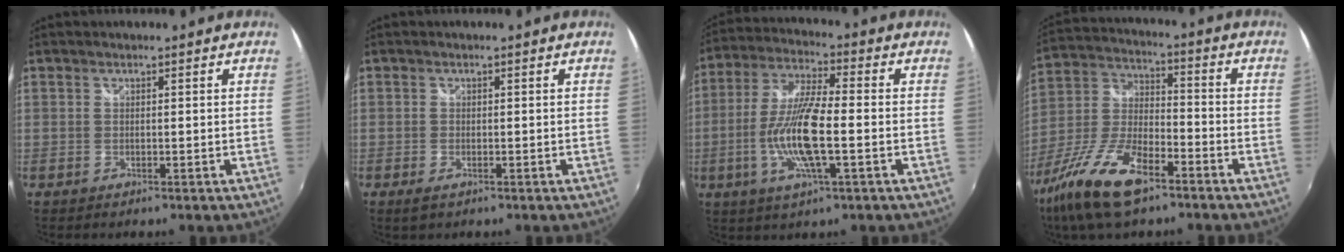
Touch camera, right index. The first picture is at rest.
{"total": 1.8, "force": [-1.1, 0.8, 1.1], "torque": [-0.022, -0.005, -0.018]}
{"total": 13.3, "force": [-3.0, 2.5, 12.7], "torque": [-0.258, -0.007, -0.058]}
{"total": 16.8, "force": [-10.7, 5.8, 11.7], "torque": [-0.258, -0.023, -0.208]}